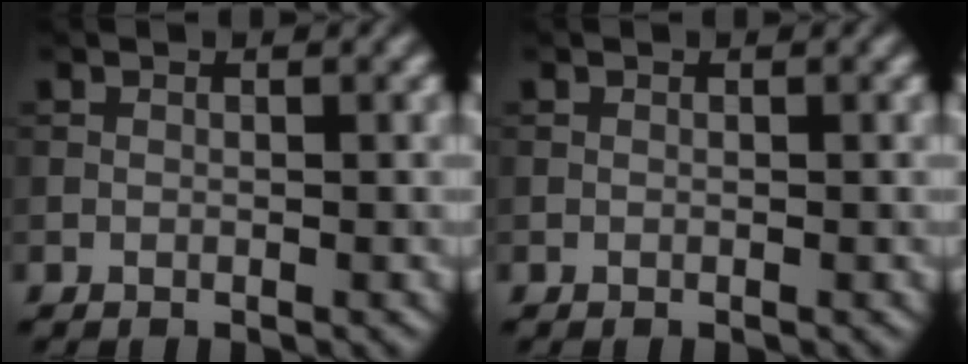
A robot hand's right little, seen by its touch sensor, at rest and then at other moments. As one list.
[{"total": 0.0}]